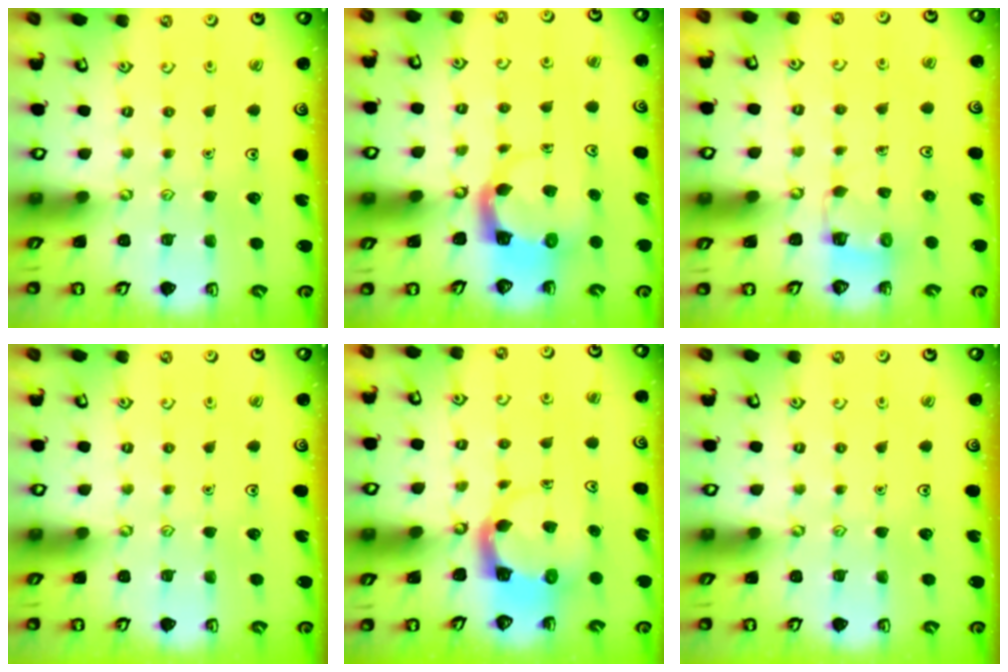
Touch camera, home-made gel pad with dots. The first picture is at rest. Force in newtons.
{"total": 3.6, "press": 3.6, "slide": 0.7}
{"total": 3.1, "press": 3.1, "slide": 0.2}
{"total": 0.0}
{"total": 3.7, "press": 3.6, "slide": 0.7}
{"total": 0.0}